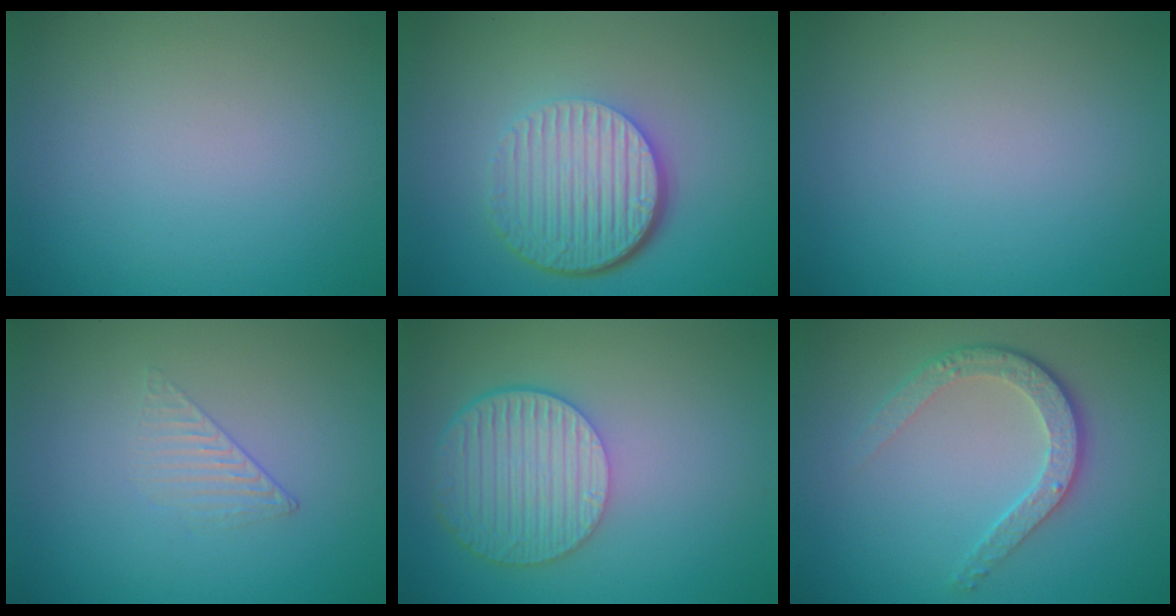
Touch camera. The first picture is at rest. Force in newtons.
{"total": 6.9, "press": 4.5, "slide": 5.3}
{"total": 0.0}
{"total": 1.4, "press": 0.3, "slide": 1.4}
{"total": 6.1, "press": 4.5, "slide": 4.0}
{"total": 3.8, "press": 2.9, "slide": 2.5}